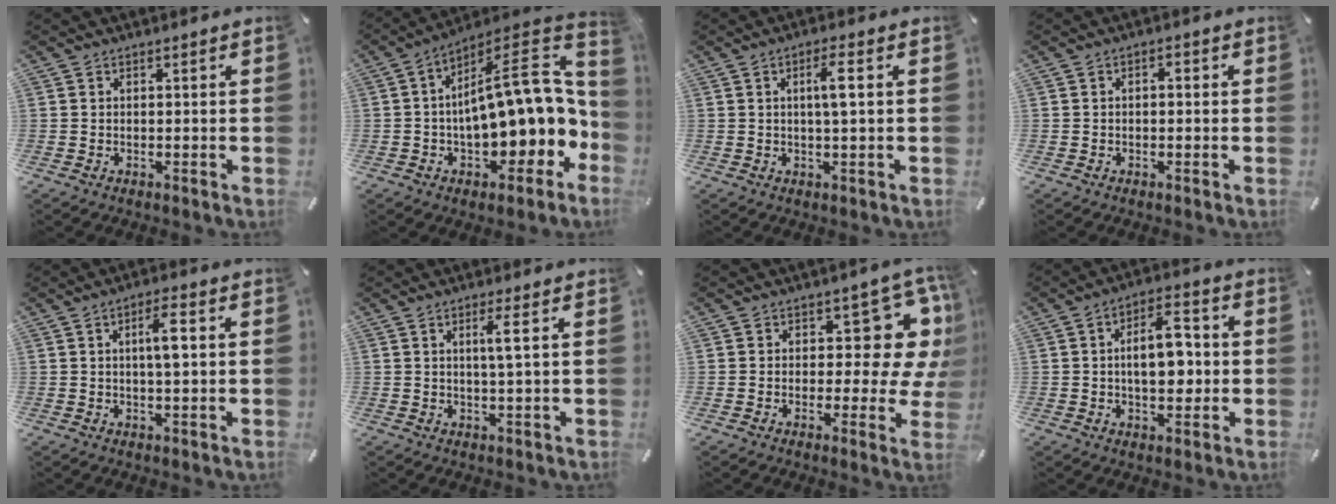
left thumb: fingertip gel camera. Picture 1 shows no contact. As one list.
[{"total": 17.8, "force": [-0.1, 10.3, 14.6], "torque": [-0.160, -0.028, 0.002]}, {"total": 5.1, "force": [0.6, 0.7, 5.0], "torque": [-0.088, 0.001, 0.004]}, {"total": 1.3, "force": [-0.4, 0.8, 0.9], "torque": [-0.019, 0.006, -0.010]}, {"total": 5.8, "force": [0.7, 1.4, 5.5], "torque": [-0.099, 0.005, 0.005]}, {"total": 4.3, "force": [0.9, 0.1, 4.2], "torque": [-0.073, -0.006, 0.008]}, {"total": 11.7, "force": [5.0, 6.5, 8.4], "torque": [-0.090, -0.053, 0.085]}, {"total": 10.7, "force": [-0.3, 6.3, 8.6], "torque": [-0.122, 0.004, -0.011]}]